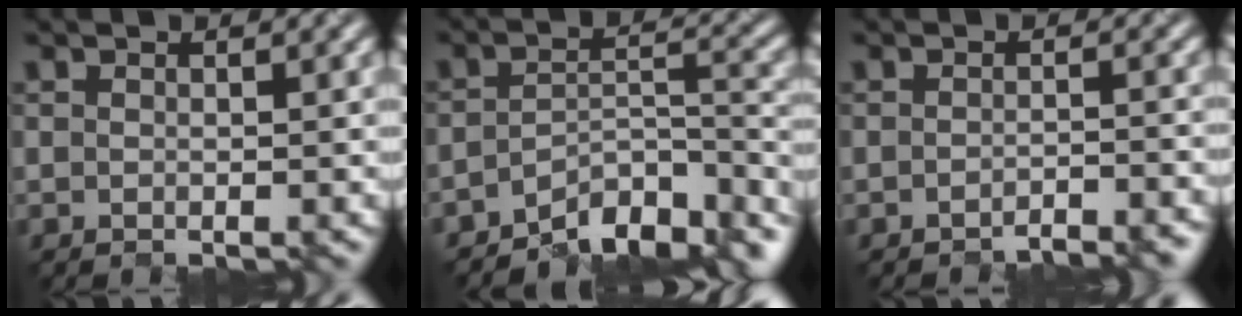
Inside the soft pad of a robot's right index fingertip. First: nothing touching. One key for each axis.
{"total": 7.0, "fx": -5.8, "fy": 2.2, "fz": 3.3, "tx": -0.038, "ty": -0.006, "tz": -0.094}
{"total": 2.7, "fx": -2.7, "fy": -0.1, "fz": 0.4, "tx": -0.008, "ty": 0.000, "tz": -0.043}